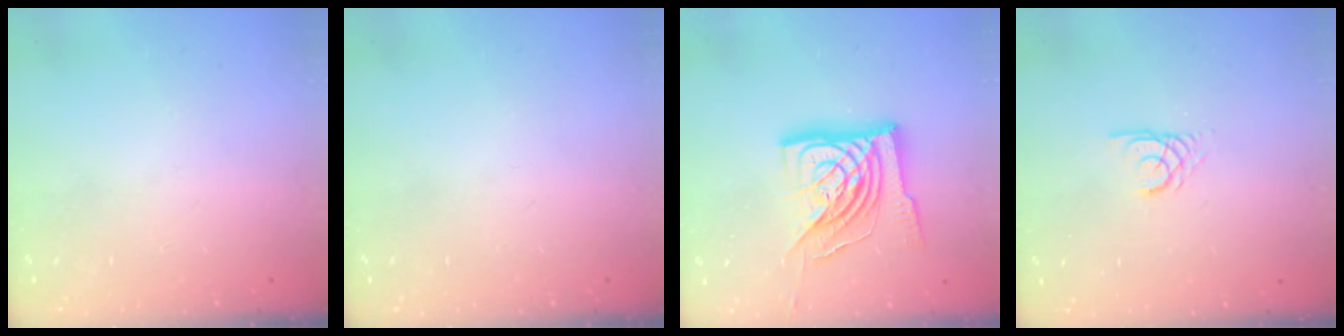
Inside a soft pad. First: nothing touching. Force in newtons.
{"total": 0.0}
{"total": 21.1, "press": 21.0, "slide": 2.2}
{"total": 2.2, "press": 2.2, "slide": 0.3}